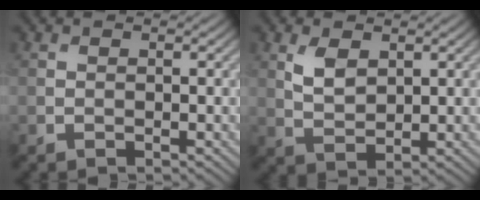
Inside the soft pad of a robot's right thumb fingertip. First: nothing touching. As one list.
[{"total": 3.8, "force": [1.6, 2.1, 2.7], "torque": [-0.064, -0.002, 0.036]}]